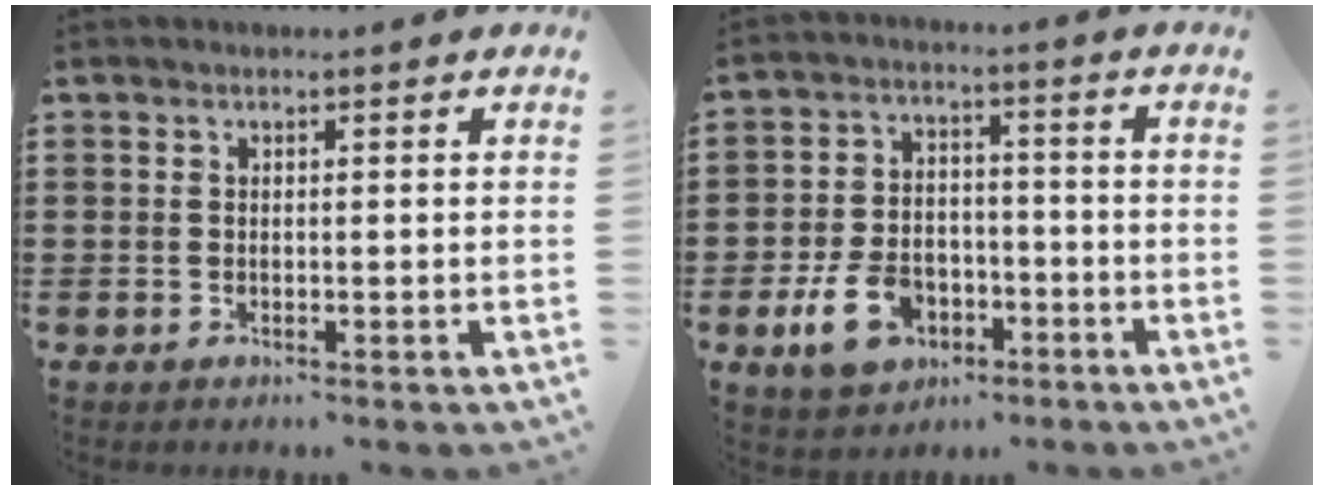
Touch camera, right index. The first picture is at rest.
{"total": 8.6, "force": [-4.0, 5.8, 4.9], "torque": [-0.124, 0.011, -0.079]}